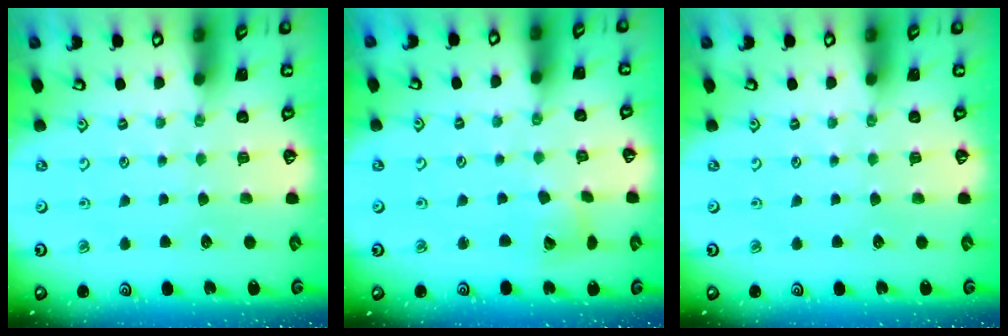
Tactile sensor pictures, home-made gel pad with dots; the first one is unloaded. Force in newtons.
{"total": 6.1, "press": 6.0, "slide": 0.7}
{"total": 0.0}